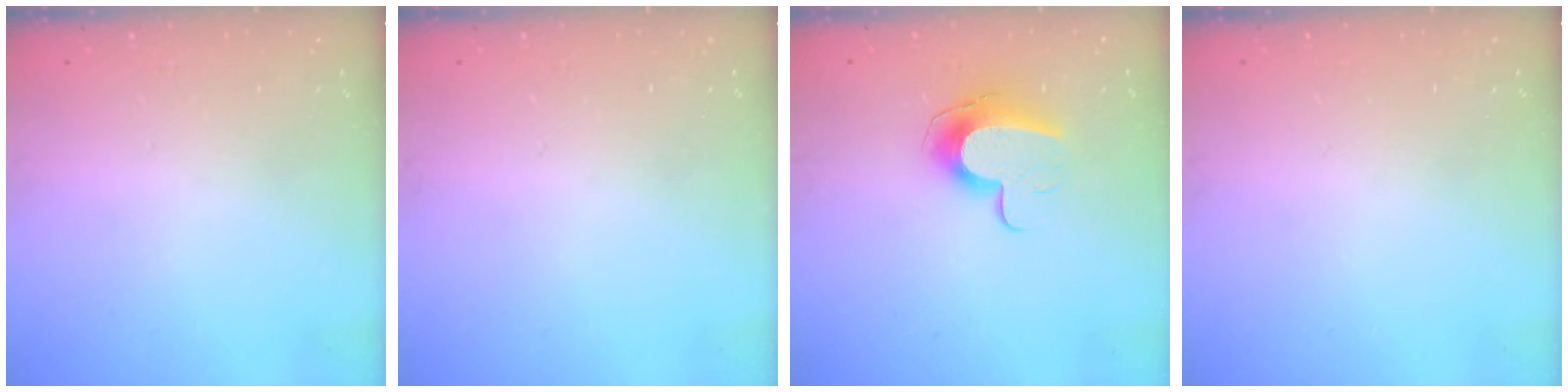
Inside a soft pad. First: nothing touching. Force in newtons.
{"total": 0.0}
{"total": 10.5, "press": 10.5, "slide": 0.5}
{"total": 0.0}